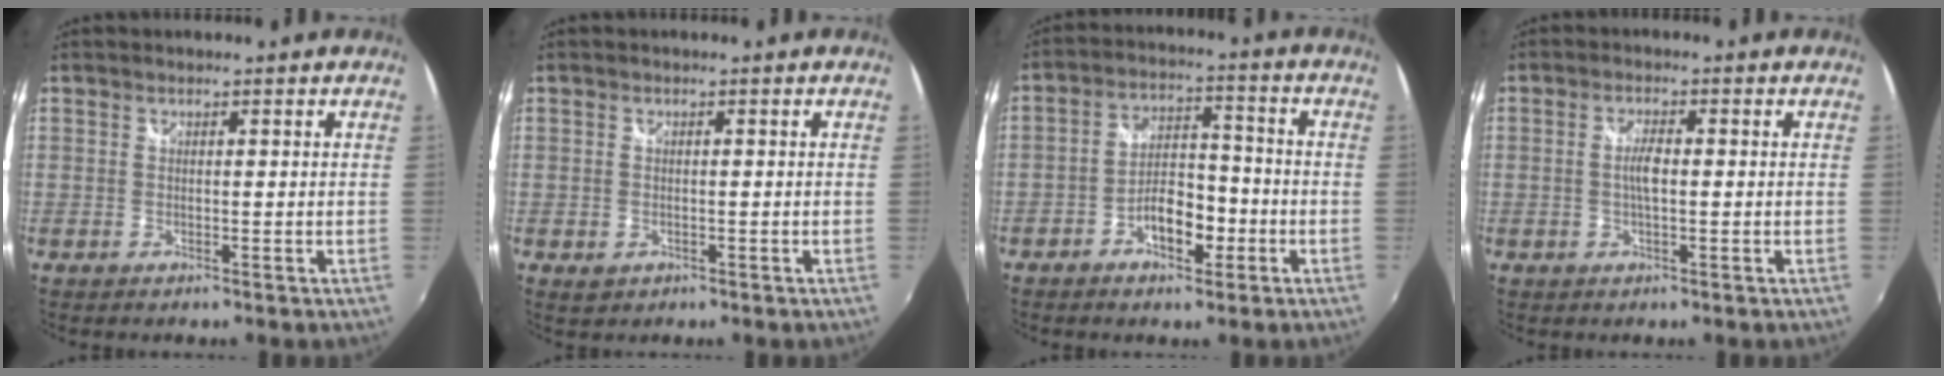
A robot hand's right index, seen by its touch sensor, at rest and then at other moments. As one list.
[{"total": 1.9, "force": [-0.6, 1.5, 0.9], "torque": [-0.018, -0.002, -0.006]}, {"total": 7.7, "force": [-3.7, 4.0, 5.5], "torque": [-0.102, 0.016, -0.056]}, {"total": 3.0, "force": [-0.2, 0.9, 2.8], "torque": [-0.053, 0.002, -0.004]}]